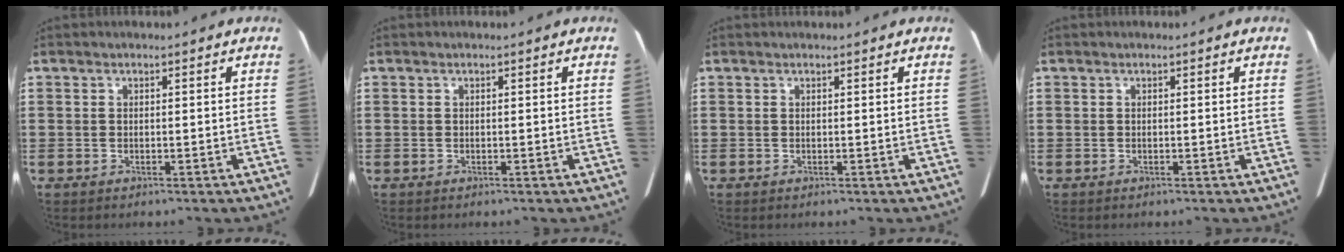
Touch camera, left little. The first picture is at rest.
{"total": 0.0}
{"total": 0.0}
{"total": 0.0}